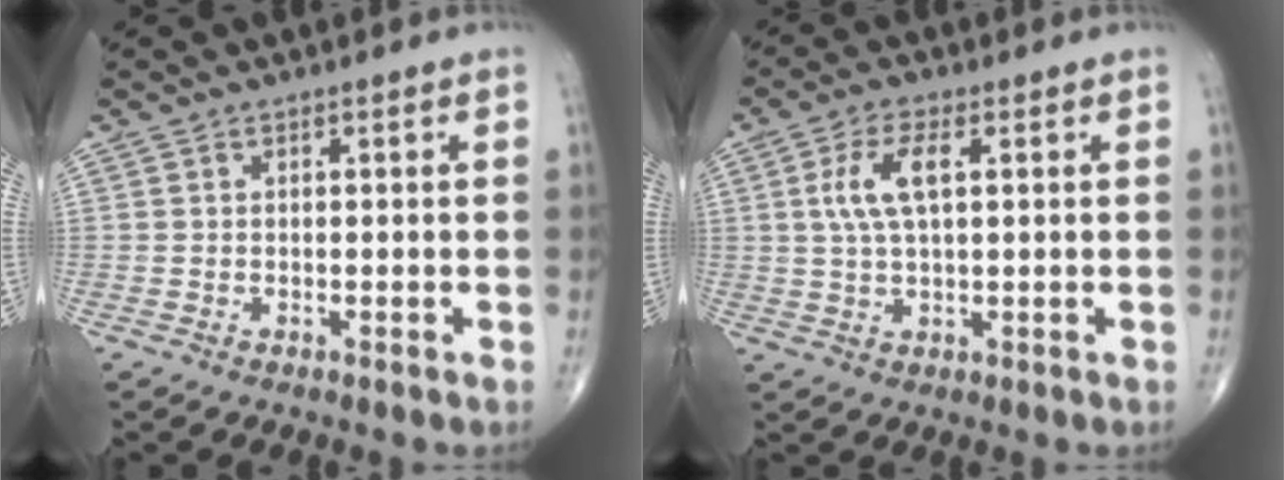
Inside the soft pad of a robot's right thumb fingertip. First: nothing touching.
{"total": 7.1, "force": [1.7, 2.9, 6.2], "torque": [-0.138, 0.005, 0.034]}